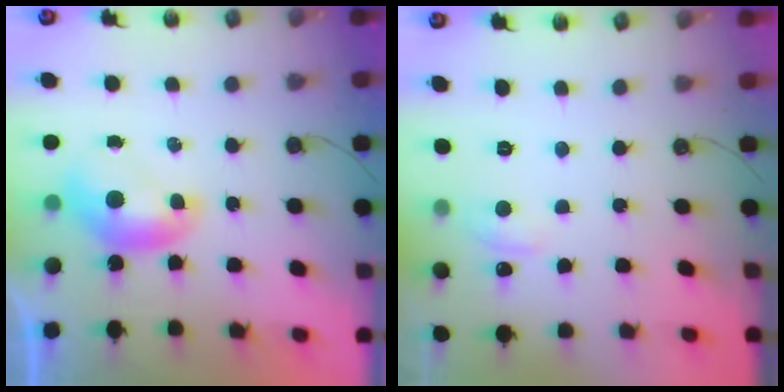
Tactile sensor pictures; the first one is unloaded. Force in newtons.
{"total": 0.8, "press": 0.1, "slide": 0.8}